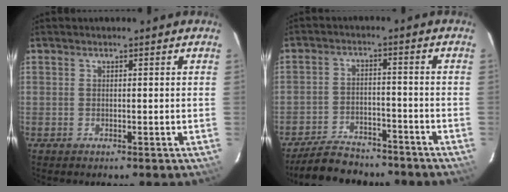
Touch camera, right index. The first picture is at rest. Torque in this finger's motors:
{"motor_torque": [0.54, -0.61, -0.04, -0.07]}